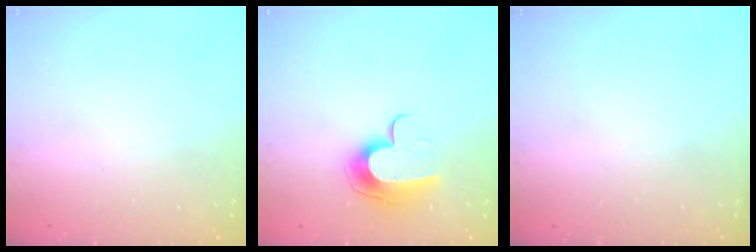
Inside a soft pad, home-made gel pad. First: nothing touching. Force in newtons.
{"total": 10.7, "press": 10.7, "slide": 0.5}
{"total": 0.0}